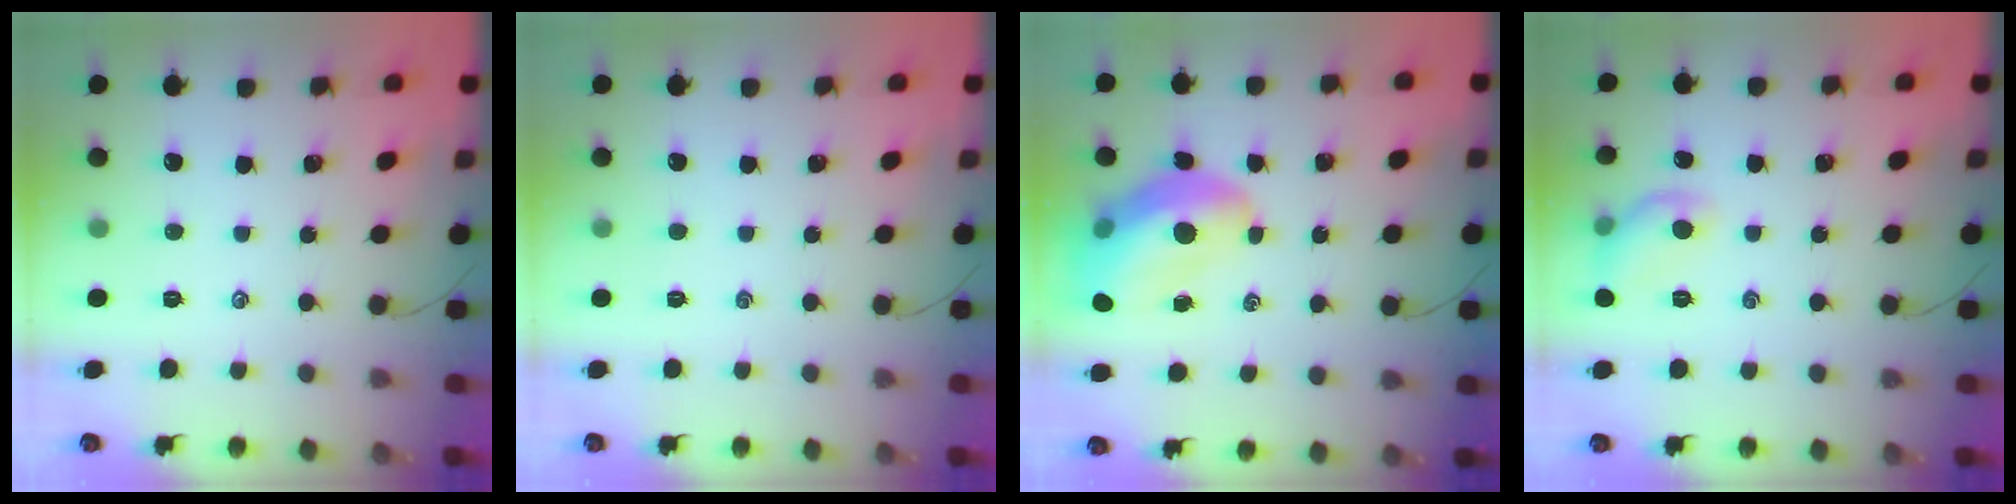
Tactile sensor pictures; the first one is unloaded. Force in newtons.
{"total": 0.0}
{"total": 14.2, "press": 13.7, "slide": 3.6}
{"total": 8.0, "press": 7.9, "slide": 1.1}